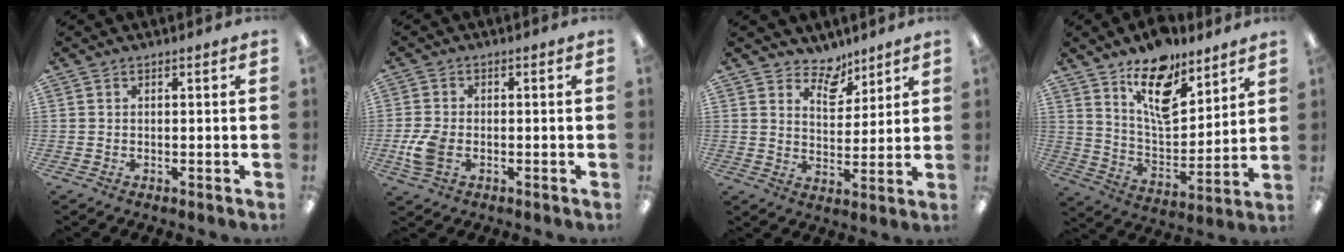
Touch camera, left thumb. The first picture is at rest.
{"total": 6.3, "force": [-1.7, 4.1, 4.4], "torque": [-0.095, -0.002, -0.035]}
{"total": 7.4, "force": [6.0, 3.9, 1.7], "torque": [-0.019, -0.041, 0.108]}
{"total": 15.5, "force": [10.9, 6.8, 8.8], "torque": [-0.137, -0.062, 0.188]}